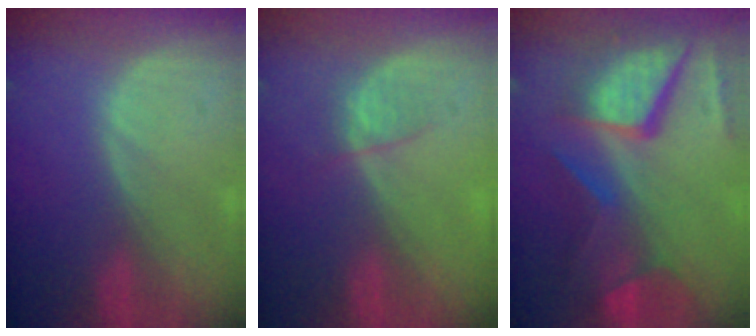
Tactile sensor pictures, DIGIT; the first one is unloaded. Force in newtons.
{"total": 2.2, "press": 2.0, "slide": 0.9}
{"total": 12.1, "press": 9.9, "slide": 7.0}